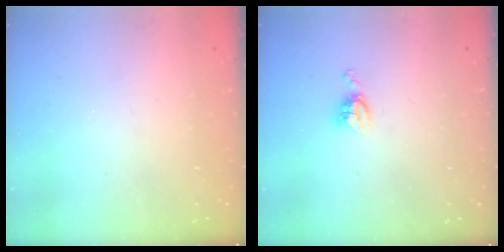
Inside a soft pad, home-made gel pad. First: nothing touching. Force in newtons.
{"total": 4.5, "press": 4.5, "slide": 0.3}